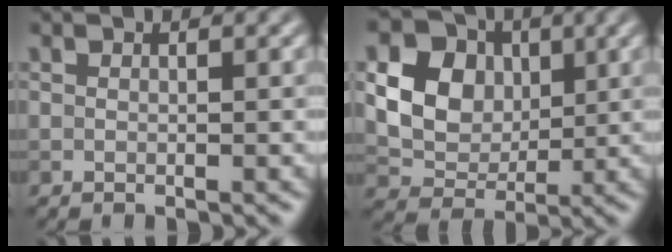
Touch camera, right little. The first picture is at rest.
{"total": 7.8, "force": [1.8, 6.2, 4.3], "torque": [-0.100, 0.008, 0.024]}